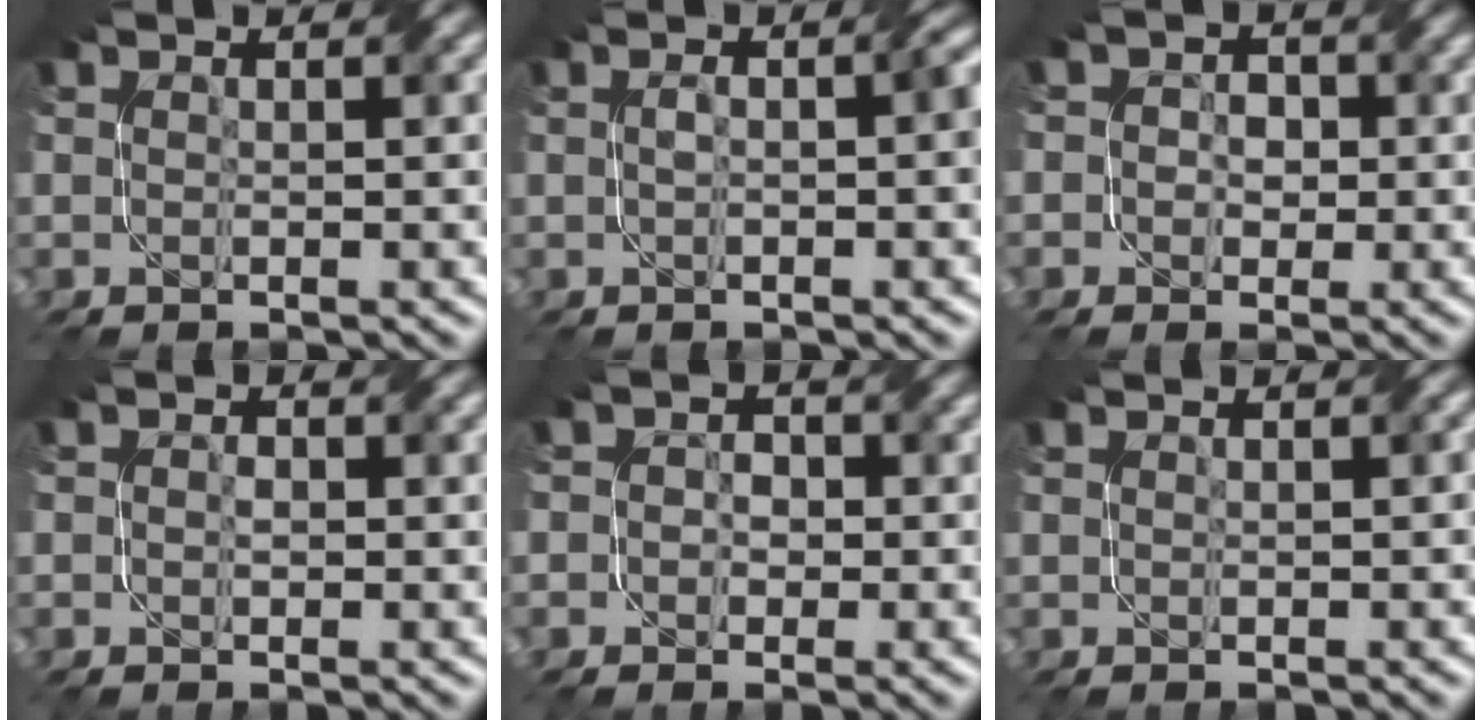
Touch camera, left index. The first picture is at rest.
{"total": 2.5, "force": [-0.1, 0.7, 2.4], "torque": [-0.041, 0.007, 0.000]}
{"total": 4.0, "force": [0.9, 3.6, 1.7], "torque": [-0.004, 0.013, -0.012]}
{"total": 1.0, "force": [0.0, 0.8, 0.7], "torque": [-0.008, -0.001, -0.002]}
{"total": 3.0, "force": [0.4, 2.7, 1.2], "torque": [0.005, 0.006, -0.025]}
{"total": 0.9, "force": [0.4, 0.3, 0.7], "torque": [-0.007, 0.005, 0.000]}